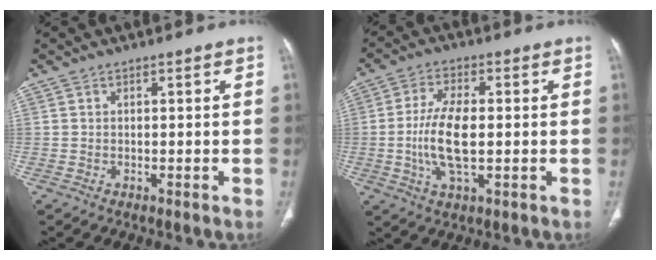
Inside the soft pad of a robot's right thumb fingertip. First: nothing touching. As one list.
[{"total": 10.1, "force": [-0.7, 4.2, 9.1], "torque": [-0.190, 0.001, -0.012]}]